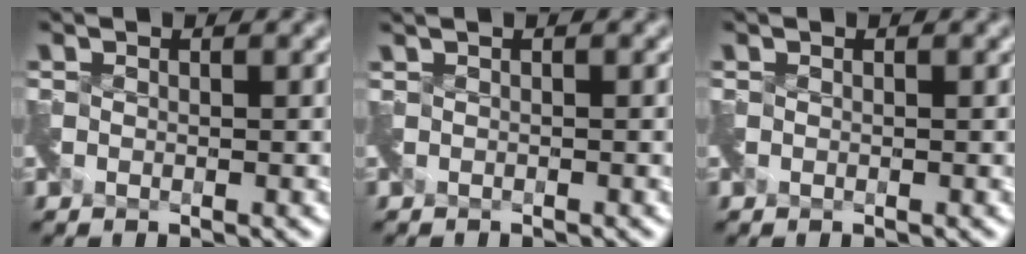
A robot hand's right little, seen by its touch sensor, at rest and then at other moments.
{"total": 0.5, "force": [-0.2, -0.1, 0.5], "torque": [-0.010, -0.008, -0.008]}
{"total": 0.0}